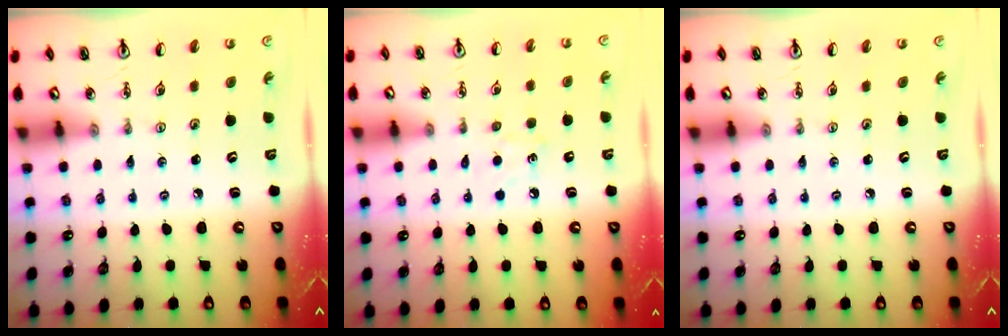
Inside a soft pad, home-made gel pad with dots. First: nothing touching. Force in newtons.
{"total": 5.3, "press": 5.2, "slide": 0.8}
{"total": 0.0}